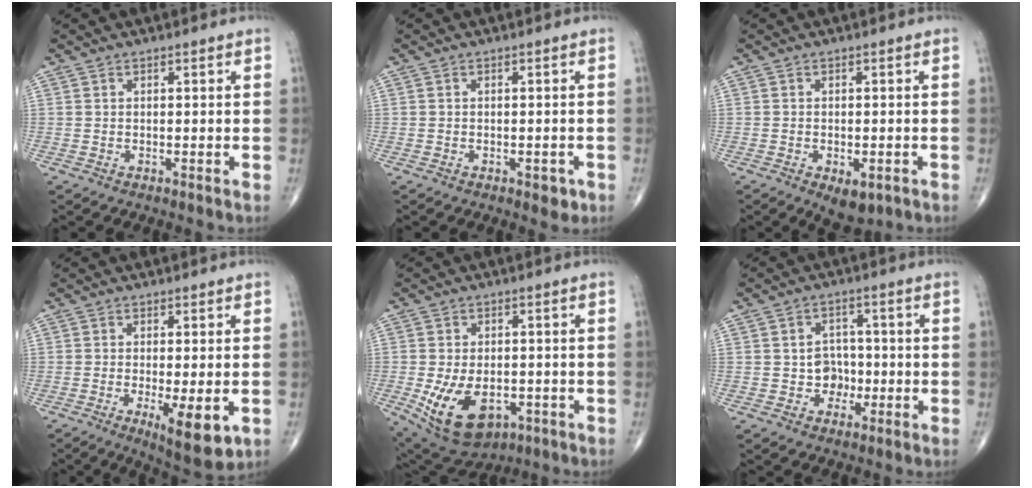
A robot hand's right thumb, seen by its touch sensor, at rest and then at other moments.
{"total": 2.3, "force": [-1.1, 1.2, 1.6], "torque": [-0.009, 0.001, -0.012]}
{"total": 5.1, "force": [-2.2, 2.6, 3.7], "torque": [-0.050, 0.002, -0.023]}
{"total": 9.0, "force": [-2.8, 2.6, 8.1], "torque": [-0.119, -0.020, -0.038]}
{"total": 13.3, "force": [-3.9, 8.2, 9.7], "torque": [-0.161, 0.002, -0.043]}
{"total": 5.2, "force": [-1.1, 4.6, 2.3], "torque": [0.005, 0.014, -0.022]}